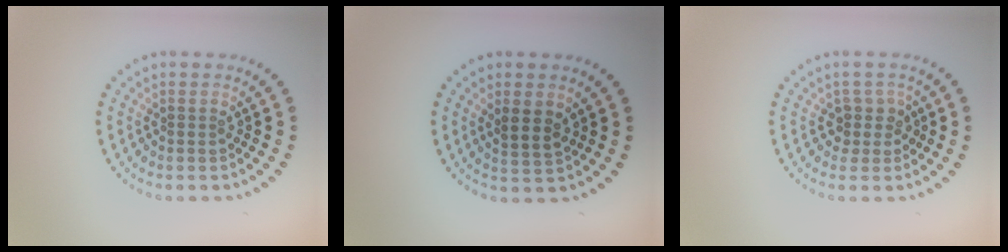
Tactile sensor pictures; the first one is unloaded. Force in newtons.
{"total": 2.2, "press": 2.0, "slide": 0.9}
{"total": 1.9, "press": 1.5, "slide": 1.1}